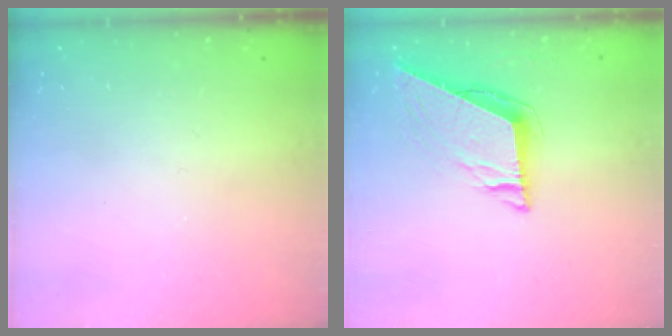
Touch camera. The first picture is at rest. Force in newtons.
{"total": 8.4, "press": 8.4, "slide": 0.9}